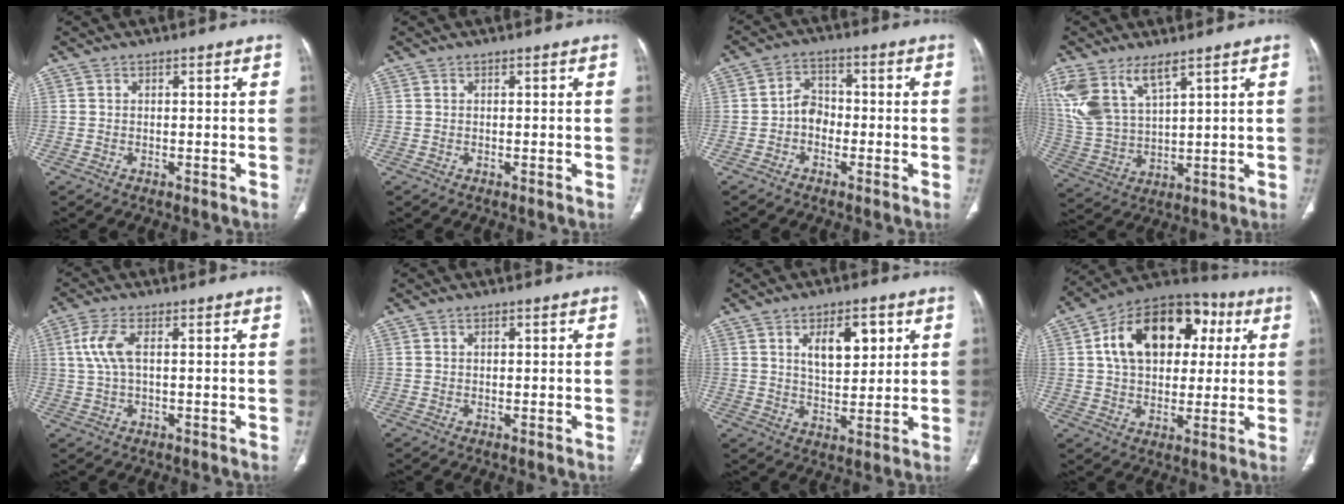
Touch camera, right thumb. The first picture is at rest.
{"total": 0.0}
{"total": 4.3, "force": [-1.3, 3.4, 2.2], "torque": [-0.014, 0.017, -0.035]}
{"total": 12.2, "force": [7.3, 5.1, 8.4], "torque": [-0.181, -0.020, 0.164]}
{"total": 5.7, "force": [1.2, 2.2, 5.1], "torque": [-0.135, 0.011, 0.024]}
{"total": 0.8, "force": [0.3, 0.5, 0.5], "torque": [-0.007, 0.000, 0.004]}
{"total": 8.9, "force": [3.4, 4.5, 6.9], "torque": [-0.086, -0.015, 0.058]}
{"total": 20.6, "force": [5.2, 13.8, 14.5], "torque": [-0.201, 0.019, 0.074]}